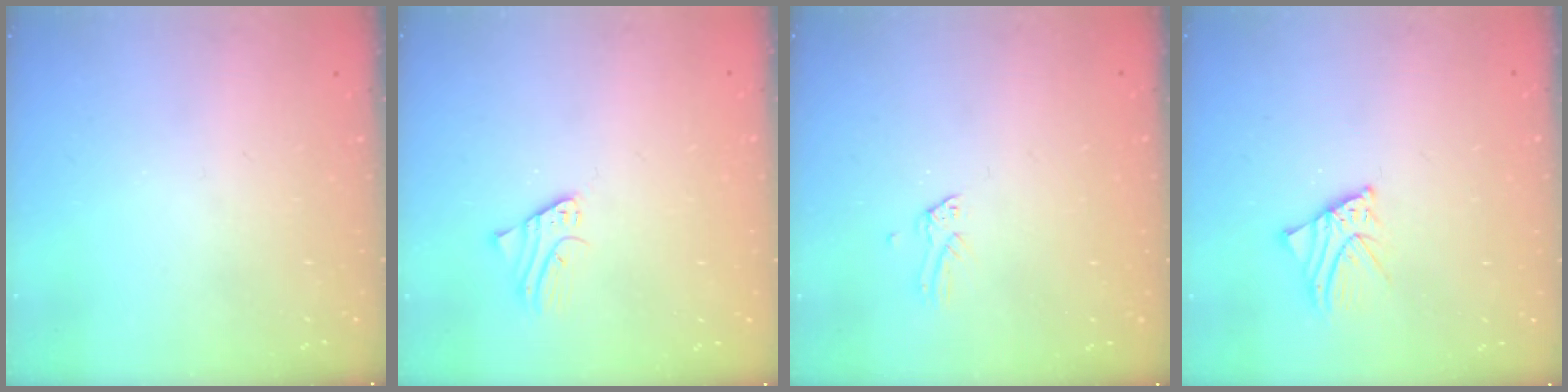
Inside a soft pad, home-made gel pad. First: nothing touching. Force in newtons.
{"total": 1.8, "press": 1.7, "slide": 0.1}
{"total": 0.0}
{"total": 2.3, "press": 2.3, "slide": 0.3}